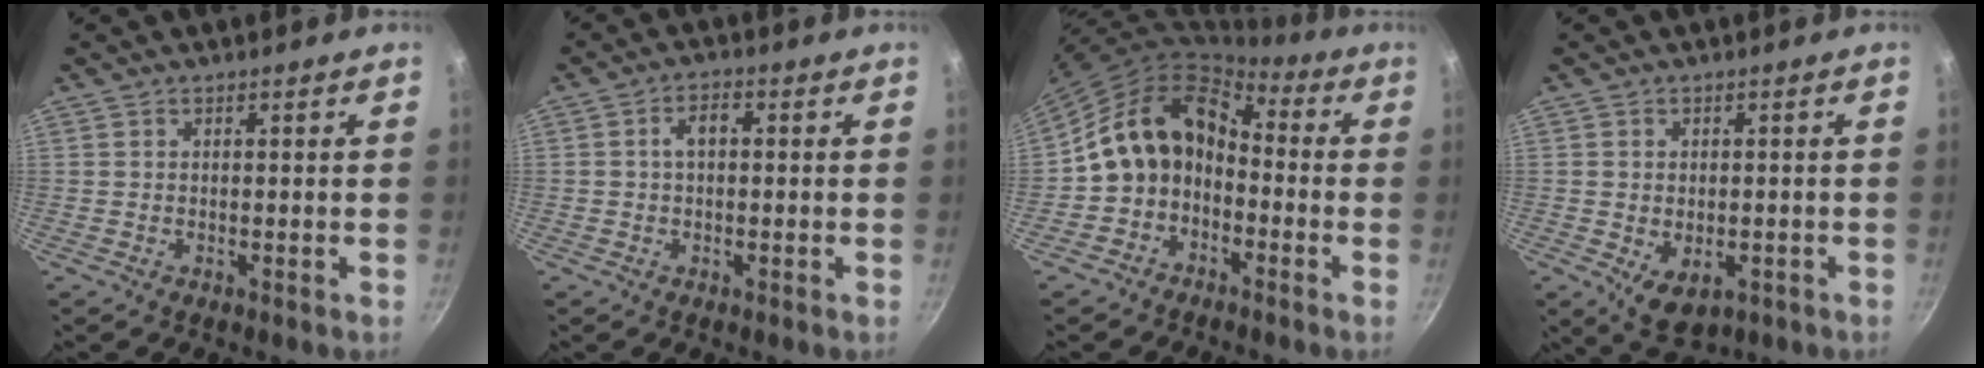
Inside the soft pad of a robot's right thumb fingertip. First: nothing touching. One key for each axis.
{"total": 4.1, "fx": 0.0, "fy": 2.6, "fz": 3.1, "tx": -0.044, "ty": 0.016, "tz": -0.005}
{"total": 11.9, "fx": -2.5, "fy": 9.3, "fz": 7.0, "tx": -0.100, "ty": 0.061, "tz": -0.057}
{"total": 6.4, "fx": -1.6, "fy": 4.3, "fz": 4.5, "tx": -0.057, "ty": -0.005, "tz": -0.012}